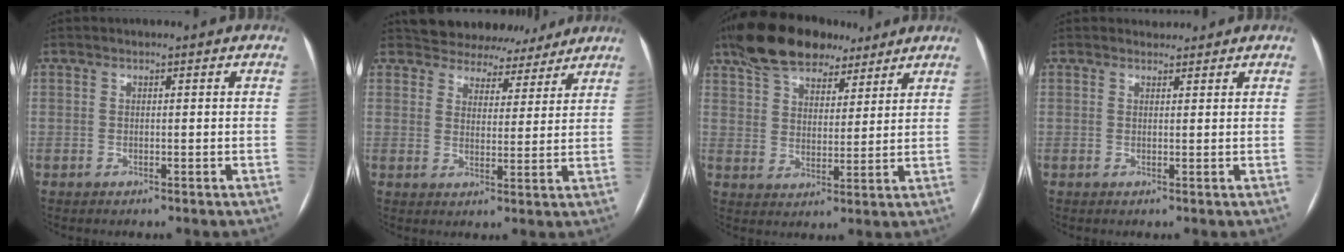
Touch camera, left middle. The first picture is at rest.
{"total": 9.7, "force": [8.7, 4.1, 0.6], "torque": [0.014, 0.012, 0.104]}
{"total": 14.3, "force": [10.8, 6.5, 6.8], "torque": [-0.120, 0.040, 0.183]}
{"total": 1.4, "force": [1.3, 0.5, -0.2], "torque": [-0.001, 0.006, 0.019]}